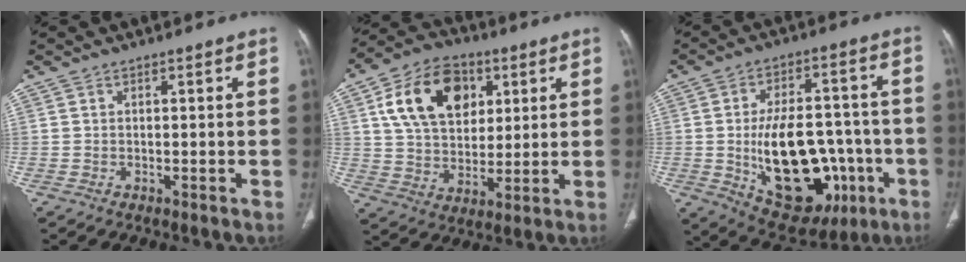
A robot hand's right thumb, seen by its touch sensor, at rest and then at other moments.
{"total": 17.2, "force": [6.0, 11.9, 10.8], "torque": [-0.160, -0.007, 0.106]}
{"total": 23.0, "force": [-5.4, 13.1, 18.1], "torque": [-0.253, 0.024, -0.054]}